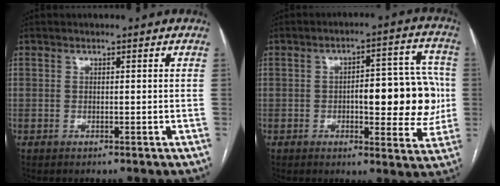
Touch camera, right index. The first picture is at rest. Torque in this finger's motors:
{"motor_torque": [0.59, 0.20, 0.23, 0.08]}